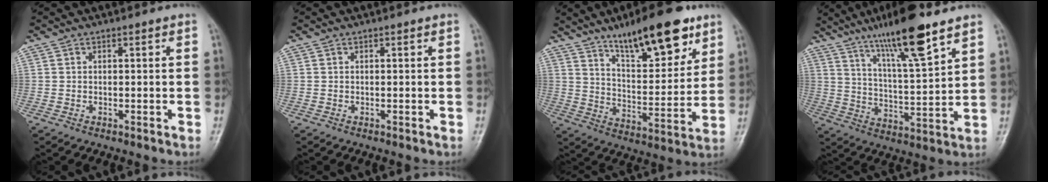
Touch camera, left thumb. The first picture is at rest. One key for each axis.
{"total": 0.0}
{"total": 17.8, "fx": 11.7, "fy": 5.7, "fz": 12.2, "tx": -0.152, "ty": -0.062, "tz": 0.194}
{"total": 15.3, "fx": 10.2, "fy": 2.2, "fz": 11.2, "tx": -0.186, "ty": -0.052, "tz": 0.182}